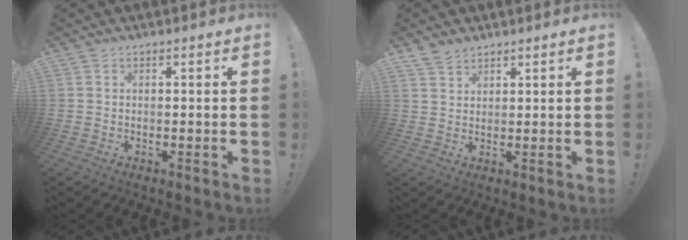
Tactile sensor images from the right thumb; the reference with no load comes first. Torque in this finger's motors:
{"motor_torque": [-0.01, -0.01, 0.09, 0.05, 0.00]}